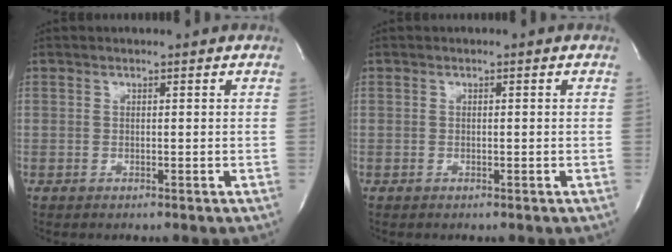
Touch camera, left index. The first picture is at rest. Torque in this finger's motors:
{"motor_torque": [0.00, 0.00, 0.00, 0.00]}